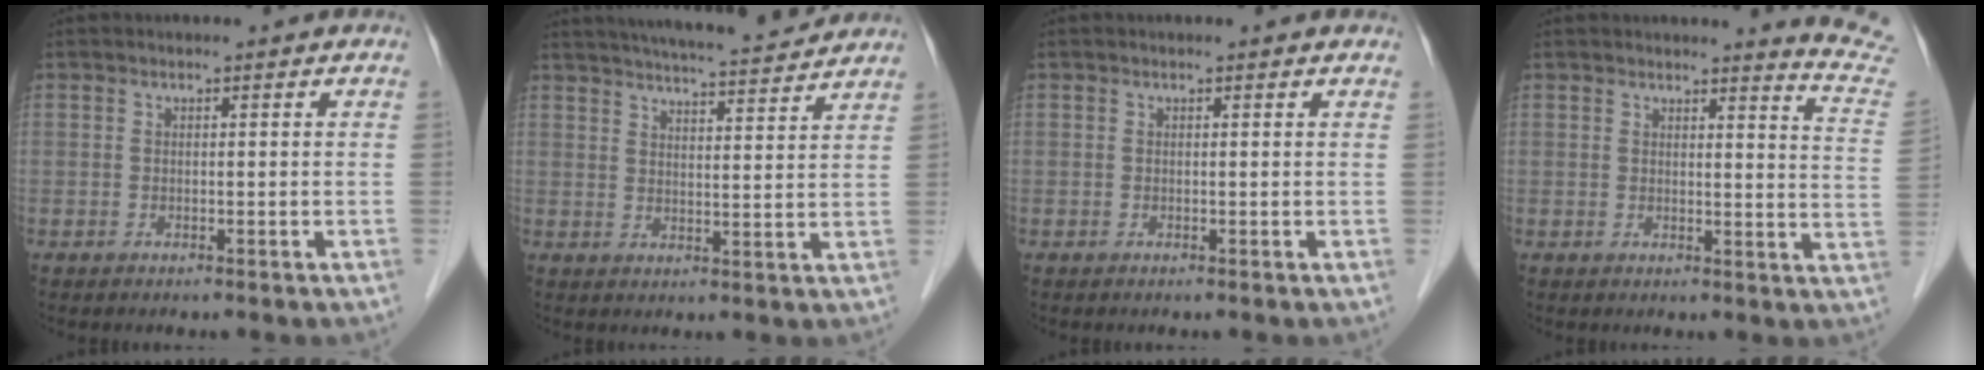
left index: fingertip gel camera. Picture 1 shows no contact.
{"total": 15.1, "force": [13.9, 1.1, 5.8], "torque": [-0.096, 0.012, 0.193]}
{"total": 1.0, "force": [0.9, 0.3, 0.2], "torque": [-0.013, 0.007, 0.006]}
{"total": 8.9, "force": [8.8, -1.1, 0.3], "torque": [-0.001, -0.098, 0.075]}